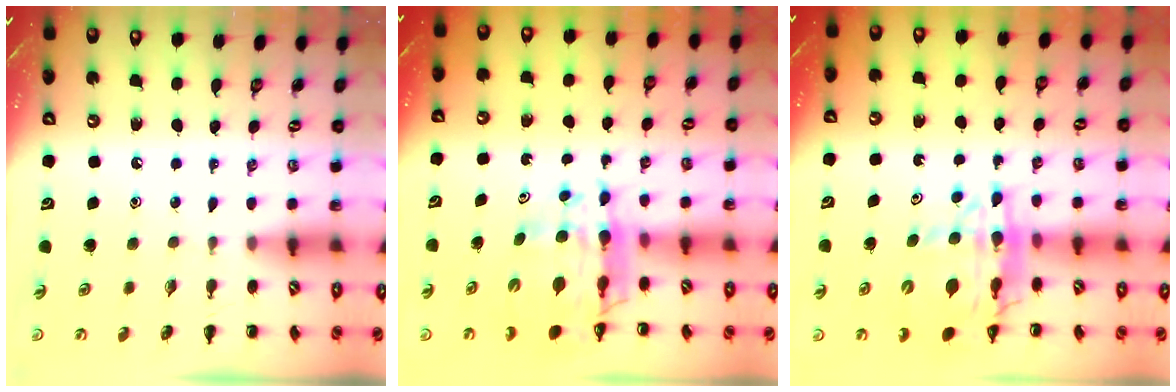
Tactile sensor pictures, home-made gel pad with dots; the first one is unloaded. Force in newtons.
{"total": 12.6, "press": 12.1, "slide": 3.5}
{"total": 15.1, "press": 14.5, "slide": 4.1}